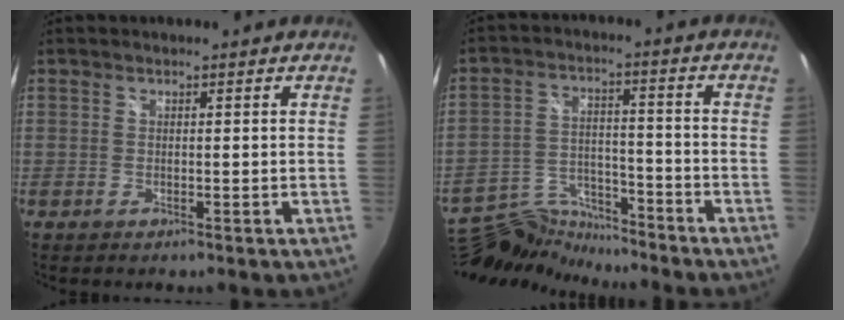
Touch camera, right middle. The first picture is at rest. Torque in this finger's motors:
{"motor_torque": [-0.94, -0.79, -0.42, -0.14]}